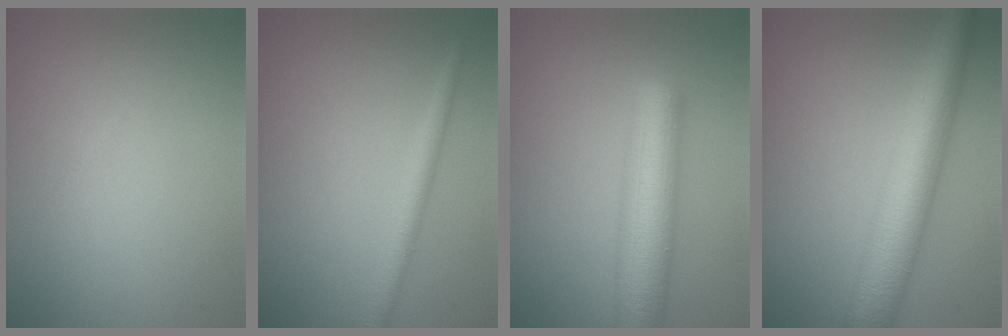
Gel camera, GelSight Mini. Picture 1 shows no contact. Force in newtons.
{"total": 2.1, "press": 2.1, "slide": 0.1}
{"total": 7.6, "press": 7.6, "slide": 0.2}
{"total": 7.7, "press": 7.7, "slide": 0.2}